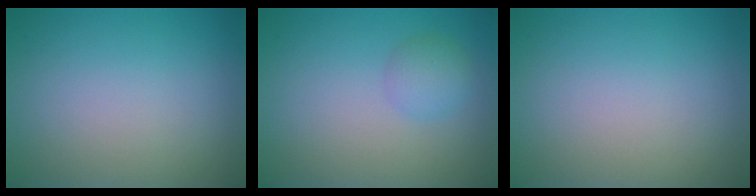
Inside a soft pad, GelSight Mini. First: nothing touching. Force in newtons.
{"total": 1.9, "press": 1.9, "slide": 0.1}
{"total": 0.0}